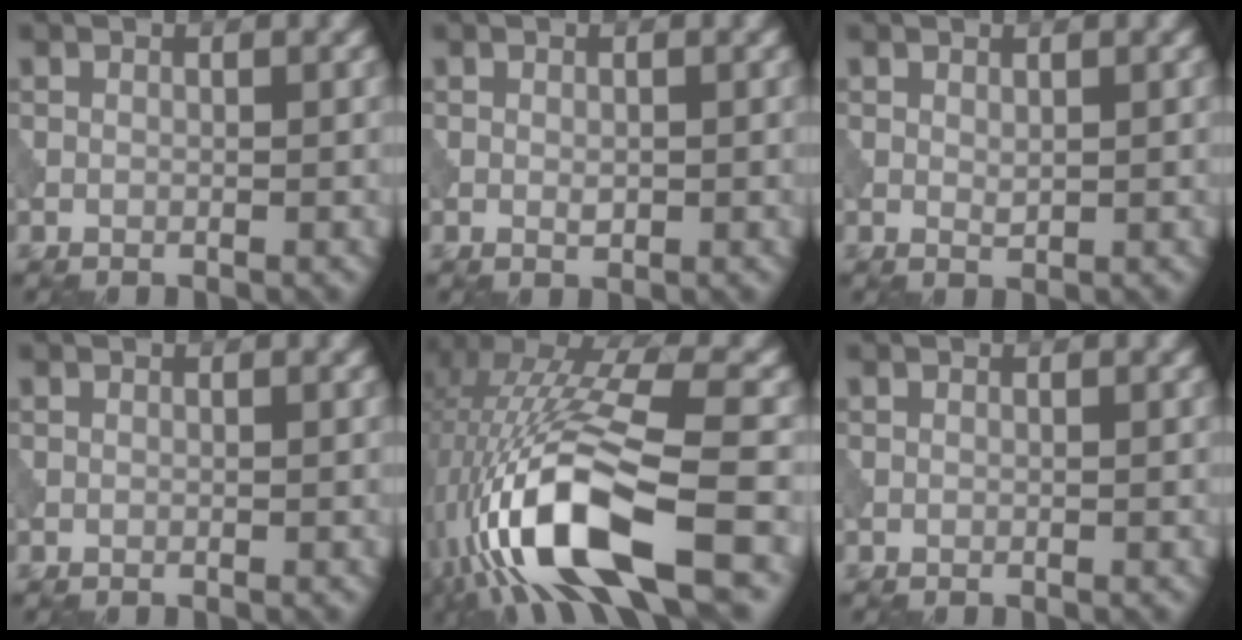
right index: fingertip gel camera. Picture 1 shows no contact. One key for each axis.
{"total": 0.8, "fx": 0.0, "fy": 0.5, "fz": 0.6, "tx": -0.009, "ty": -0.002, "tz": 0.000}
{"total": 0.7, "fx": 0.3, "fy": 0.3, "fz": 0.5, "tx": -0.011, "ty": -0.002, "tz": 0.008}
{"total": 0.0}
{"total": 13.9, "fx": -5.2, "fy": 4.6, "fz": 12.1, "tx": -0.240, "ty": 0.013, "tz": -0.085}
{"total": 0.0}